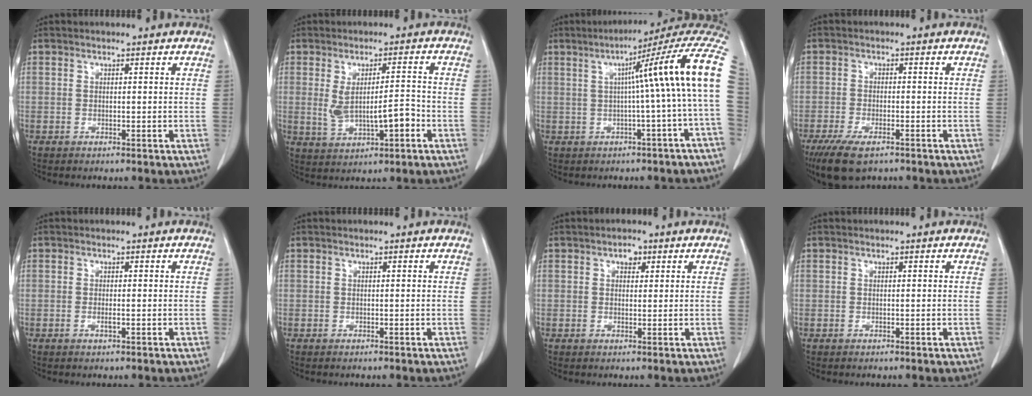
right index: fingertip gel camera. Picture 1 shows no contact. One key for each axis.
{"total": 7.5, "fx": -1.3, "fy": 2.4, "fz": 7.0, "tx": -0.128, "ty": 0.009, "tz": -0.006}
{"total": 14.3, "fx": 2.1, "fy": -1.2, "fz": 14.1, "tx": -0.177, "ty": 0.037, "tz": 0.021}
{"total": 8.4, "fx": -5.7, "fy": 3.1, "fz": 5.3, "tx": -0.097, "ty": -0.015, "tz": -0.094}
{"total": 1.2, "fx": -0.4, "fy": 0.4, "fz": 1.1, "tx": -0.023, "ty": -0.001, "tz": -0.006}
{"total": 0.0}
{"total": 2.2, "fx": 1.0, "fy": 1.4, "fz": 1.3, "tx": -0.024, "ty": 0.008, "tz": 0.016}
{"total": 0.0}